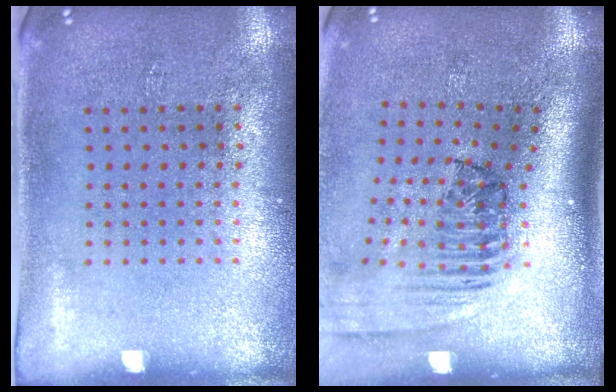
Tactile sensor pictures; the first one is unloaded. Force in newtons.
{"total": 2.4, "press": 1.7, "slide": 1.7}